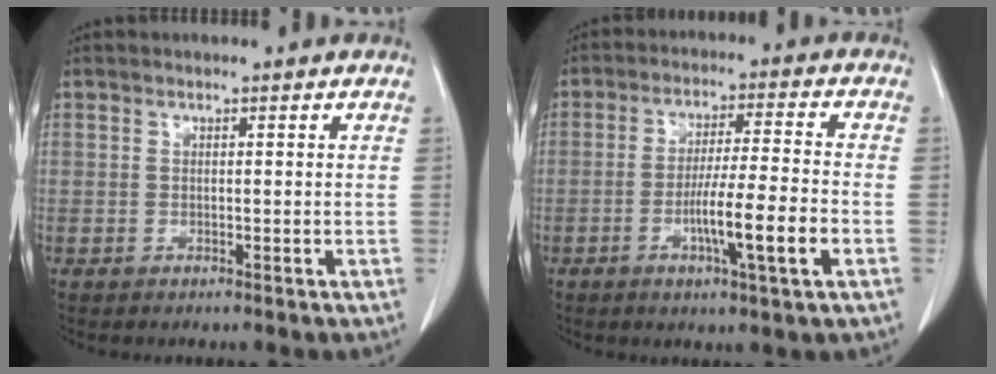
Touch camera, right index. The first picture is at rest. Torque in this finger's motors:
{"motor_torque": [1.59, -0.55, 0.81, 0.16]}